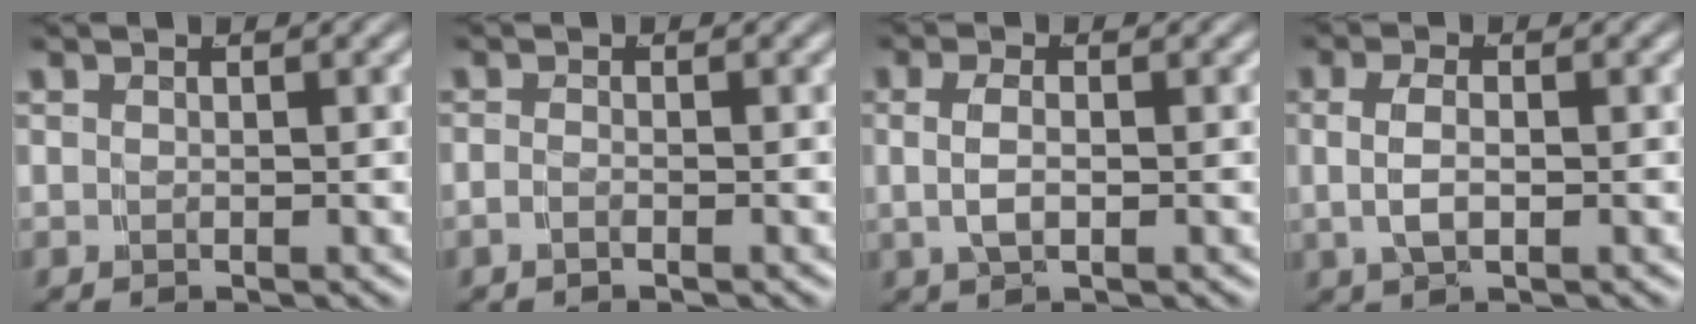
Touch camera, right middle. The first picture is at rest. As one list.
[{"total": 1.0, "force": [-0.8, 0.3, 0.5], "torque": [-0.013, -0.001, -0.020]}, {"total": 2.6, "force": [0.1, 1.3, 2.2], "torque": [-0.042, 0.001, 0.001]}, {"total": 3.0, "force": [0.2, 1.6, 2.5], "torque": [-0.049, 0.002, 0.002]}]